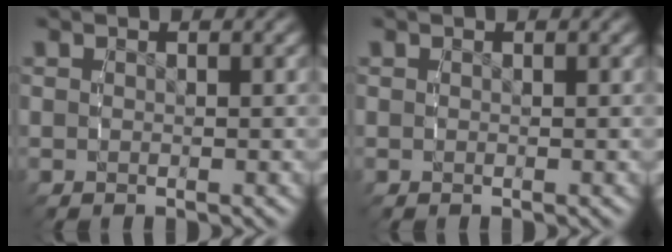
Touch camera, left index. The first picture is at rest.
{"total": 0.0}